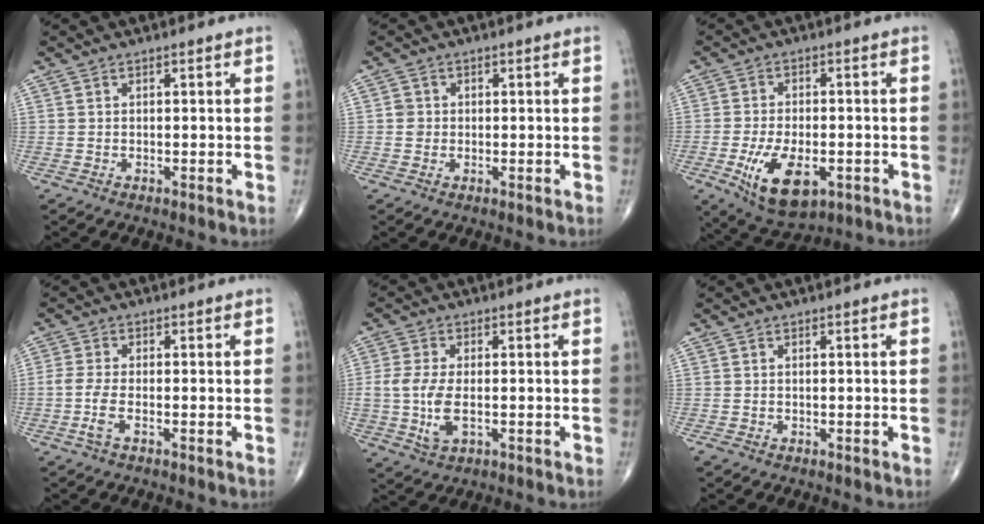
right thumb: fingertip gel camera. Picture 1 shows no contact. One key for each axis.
{"total": 1.7, "fx": -0.1, "fy": 1.7, "fz": 0.4, "tx": 0.002, "ty": 0.005, "tz": -0.003}
{"total": 11.8, "fx": -4.0, "fy": 5.9, "fz": 9.3, "tx": -0.157, "ty": -0.002, "tz": -0.055}
{"total": 3.7, "fx": -1.5, "fy": 1.1, "fz": 3.2, "tx": -0.086, "ty": 0.002, "tz": -0.035}
{"total": 7.6, "fx": -1.1, "fy": 4.0, "fz": 6.4, "tx": -0.144, "ty": -0.004, "tz": -0.020}
{"total": 1.0, "fx": -0.4, "fy": 0.6, "fz": 0.7, "tx": -0.013, "ty": 0.000, "tz": -0.005}